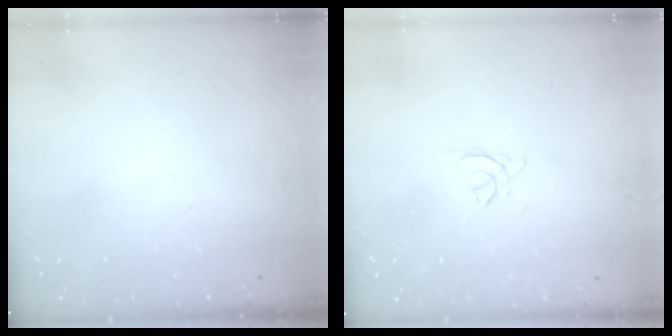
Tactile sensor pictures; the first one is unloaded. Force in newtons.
{"total": 1.5, "press": 1.4, "slide": 0.6}